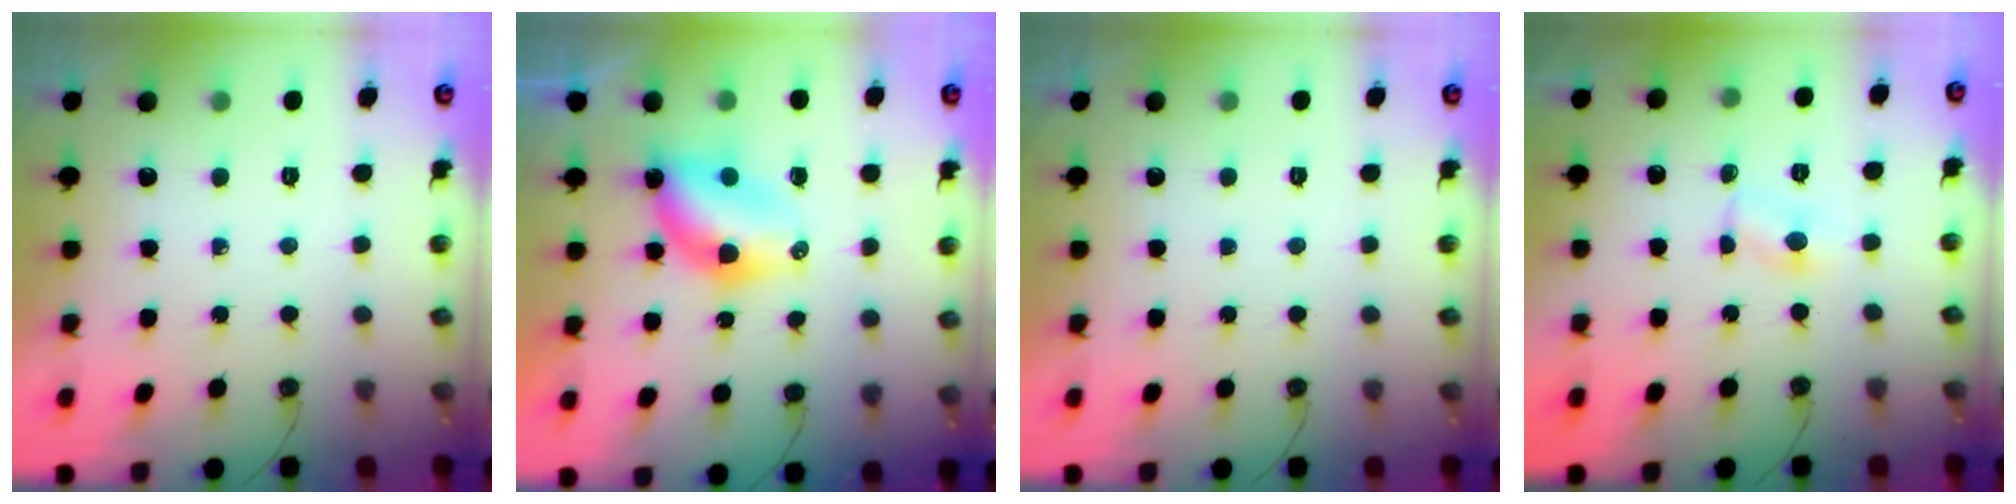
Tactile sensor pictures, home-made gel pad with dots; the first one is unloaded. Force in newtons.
{"total": 6.5, "press": 6.5, "slide": 0.2}
{"total": 0.0}
{"total": 2.3, "press": 2.3, "slide": 0.2}